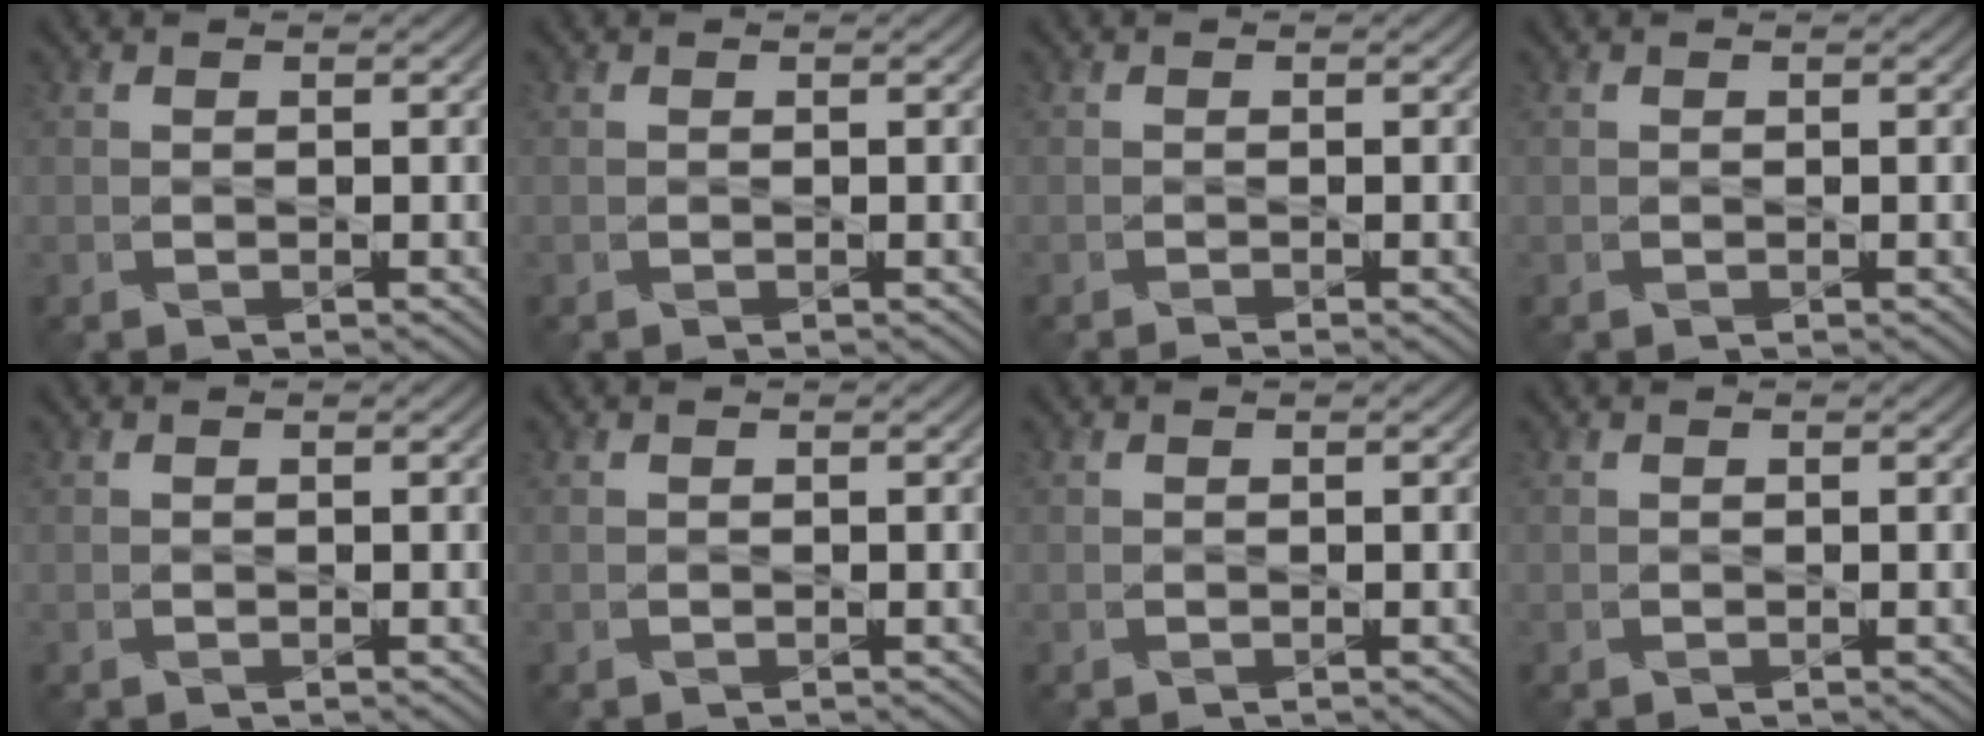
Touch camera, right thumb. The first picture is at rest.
{"total": 0.0}
{"total": 0.7, "force": [-0.5, -0.2, 0.4], "torque": [-0.006, -0.003, -0.012]}
{"total": 0.0}
{"total": 0.0}
{"total": 0.0}
{"total": 0.0}
{"total": 0.0}